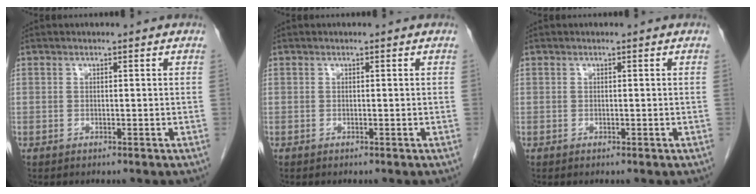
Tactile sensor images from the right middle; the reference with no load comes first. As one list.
[{"total": 0.0}, {"total": 0.0}]